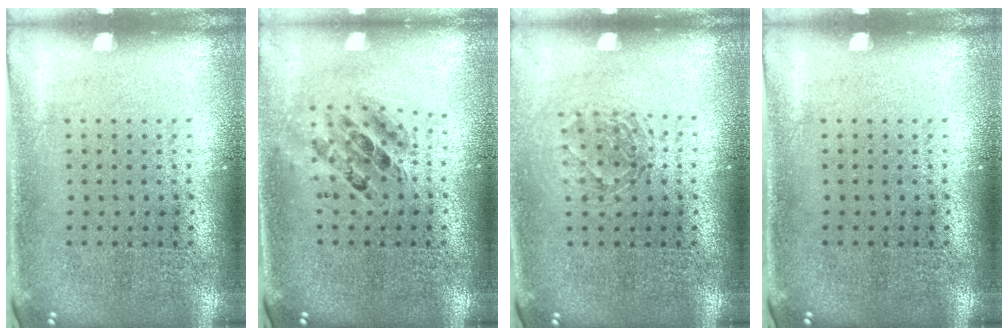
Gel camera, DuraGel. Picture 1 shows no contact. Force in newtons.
{"total": 0.6, "press": 0.6, "slide": 0.1}
{"total": 1.4, "press": 1.2, "slide": 0.7}
{"total": 0.0}